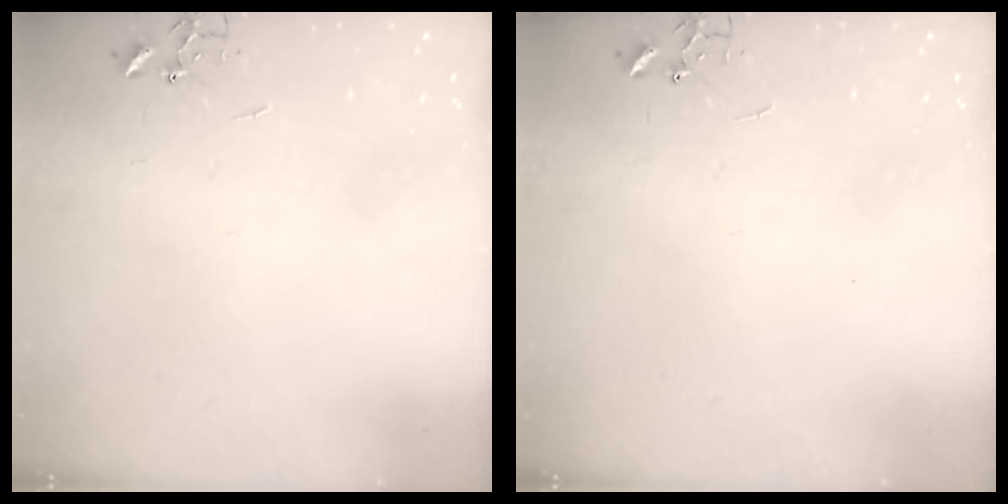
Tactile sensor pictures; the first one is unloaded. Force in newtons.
{"total": 0.0}